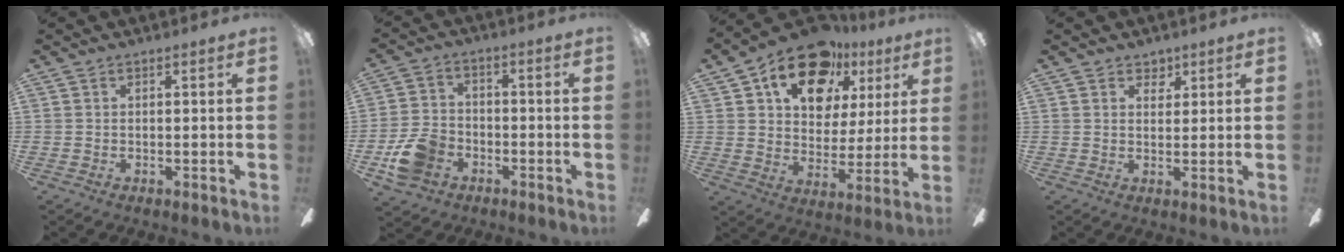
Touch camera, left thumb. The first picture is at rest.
{"total": 9.9, "force": [-4.5, 7.5, 4.7], "torque": [-0.107, 0.034, -0.080]}
{"total": 18.0, "force": [10.9, 11.0, 9.2], "torque": [-0.149, -0.051, 0.194]}
{"total": 3.2, "force": [2.3, 2.2, 0.5], "torque": [0.005, -0.010, 0.038]}